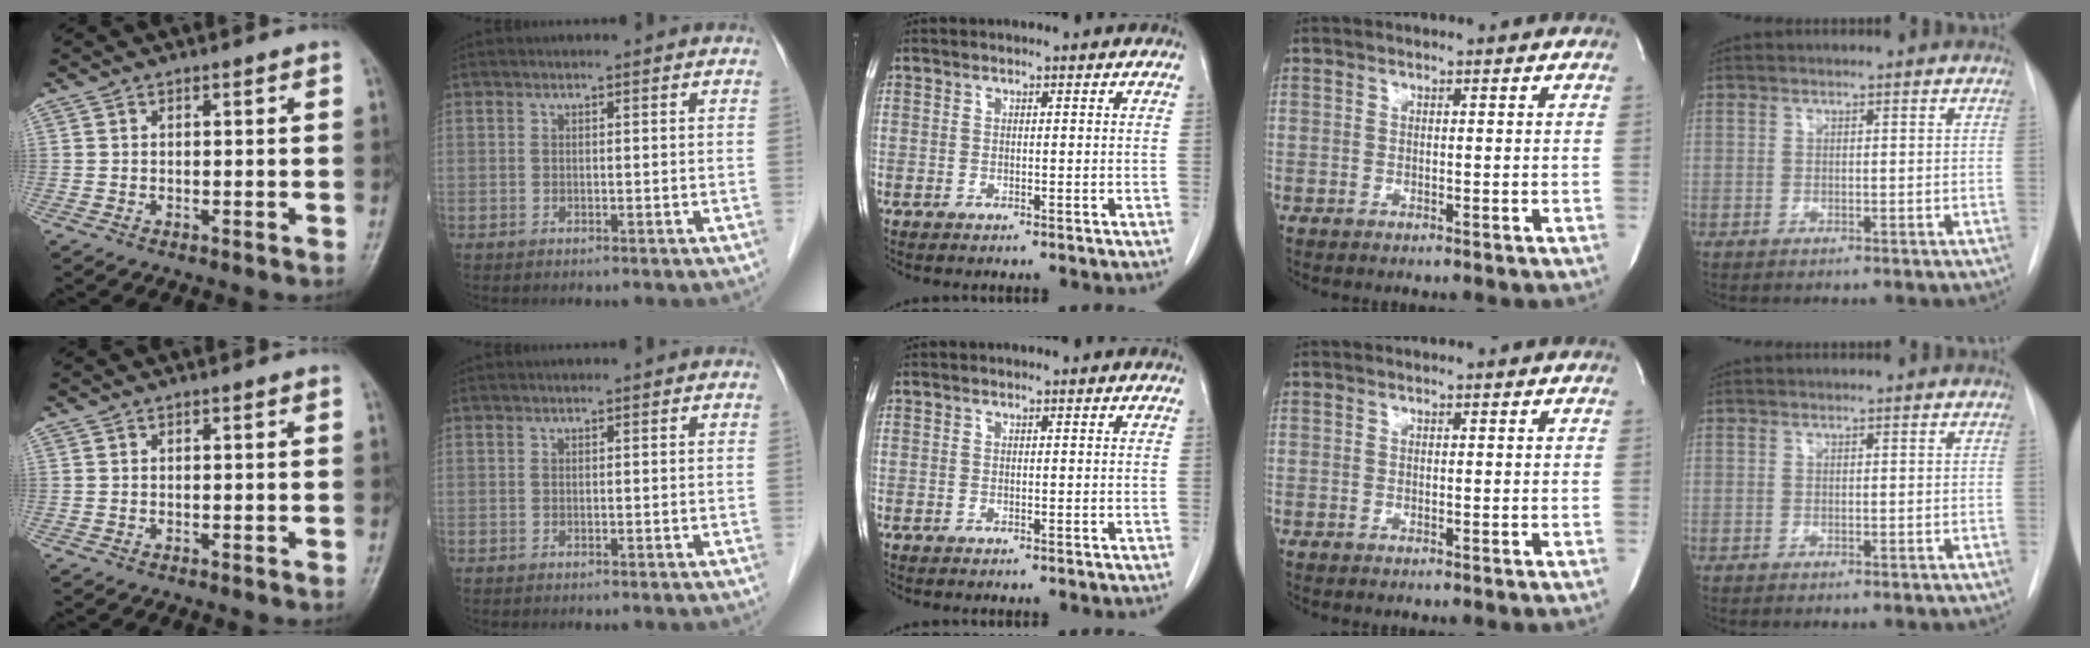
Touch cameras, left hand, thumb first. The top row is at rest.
{}